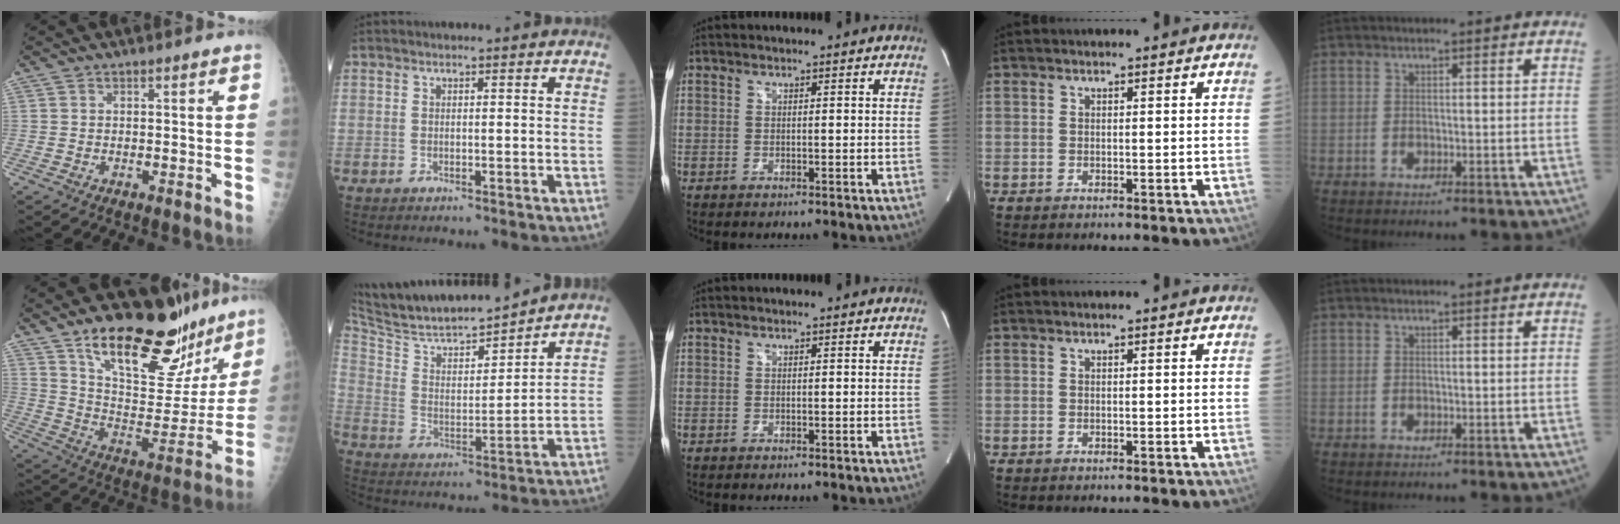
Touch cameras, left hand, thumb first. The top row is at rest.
{"thumb": {"total": 28.0, "force": [19.0, 11.6, 17.0], "torque": [-0.203, -0.079, 0.299]}, "index": {"total": 16.8, "force": [15.1, 1.8, 7.1], "torque": [-0.131, 0.000, 0.262]}}